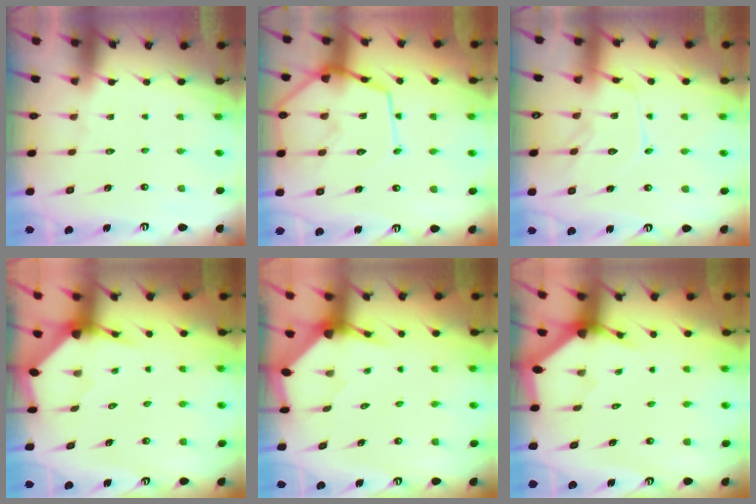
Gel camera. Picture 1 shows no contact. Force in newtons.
{"total": 15.7, "press": 15.6, "slide": 1.4}
{"total": 12.7, "press": 12.7, "slide": 0.6}
{"total": 3.7, "press": 3.6, "slide": 0.4}
{"total": 3.6, "press": 3.5, "slide": 0.4}
{"total": 3.3, "press": 3.3, "slide": 0.2}